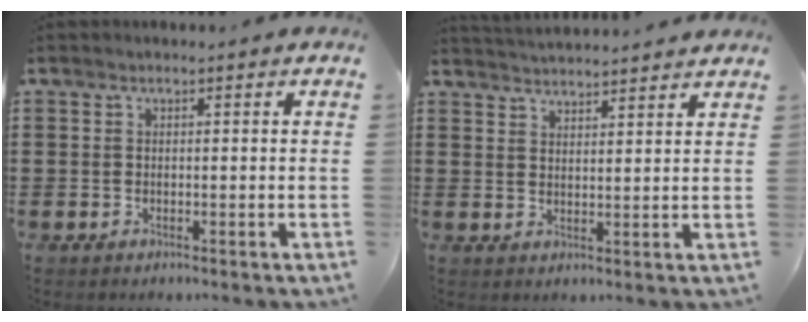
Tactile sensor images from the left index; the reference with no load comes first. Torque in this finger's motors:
{"motor_torque": [-0.08, -0.08, 0.21, 0.02]}